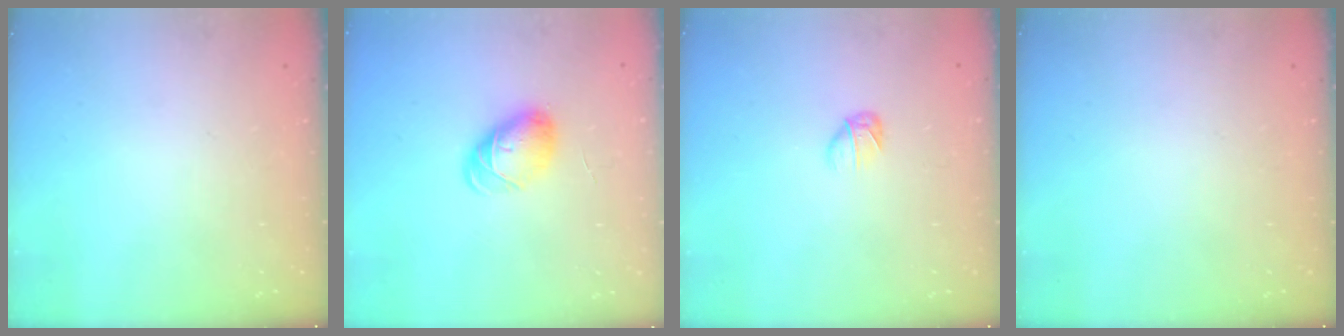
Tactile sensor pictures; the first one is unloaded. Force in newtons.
{"total": 8.2, "press": 8.2, "slide": 0.5}
{"total": 2.7, "press": 2.7, "slide": 0.7}
{"total": 0.0}